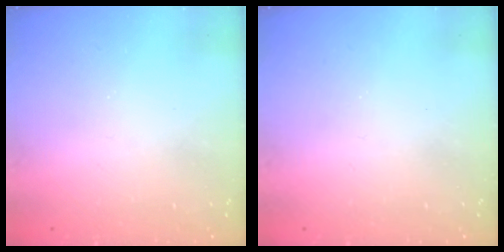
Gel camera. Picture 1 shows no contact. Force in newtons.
{"total": 0.0}